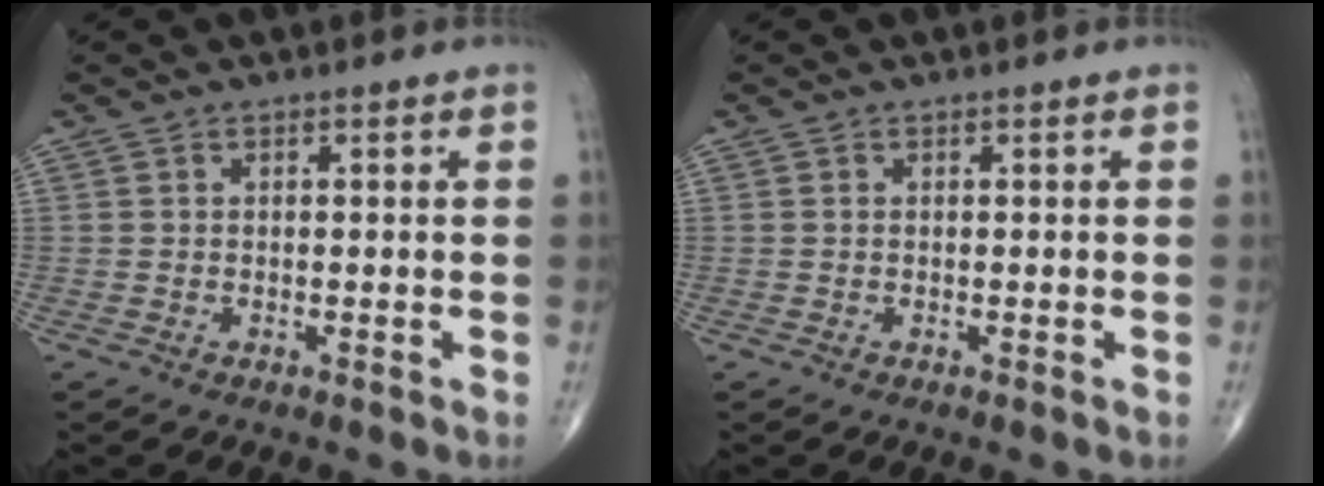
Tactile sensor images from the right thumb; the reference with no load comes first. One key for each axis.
{"total": 0.0}